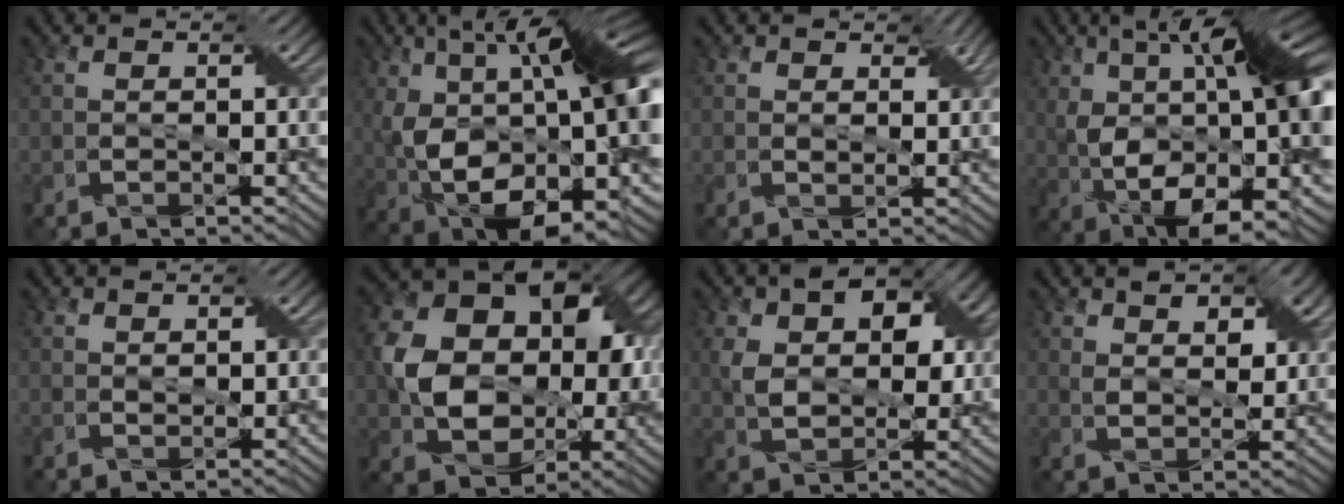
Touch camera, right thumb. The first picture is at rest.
{"total": 19.8, "force": [1.0, 10.5, 16.7], "torque": [-0.289, -0.011, 0.033]}
{"total": 2.2, "force": [1.1, 1.4, 1.3], "torque": [-0.027, -0.002, 0.019]}
{"total": 18.5, "force": [0.8, 8.5, 16.4], "torque": [-0.255, -0.002, 0.021]}
{"total": 0.7, "force": [0.4, 0.5, 0.4], "torque": [-0.012, -0.001, 0.011]}
{"total": 13.2, "force": [0.7, 9.9, 8.7], "torque": [-0.159, 0.006, 0.017]}
{"total": 10.7, "force": [2.9, 6.8, 7.6], "torque": [-0.144, 0.004, 0.047]}
{"total": 7.1, "force": [3.5, 4.1, 4.6], "torque": [-0.082, 0.000, 0.058]}